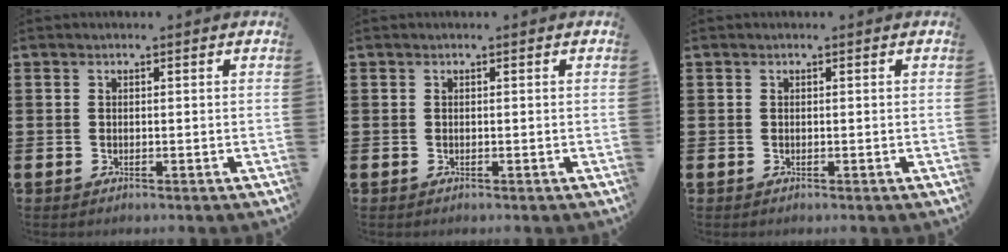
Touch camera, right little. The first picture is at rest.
{"total": 0.0}
{"total": 0.0}